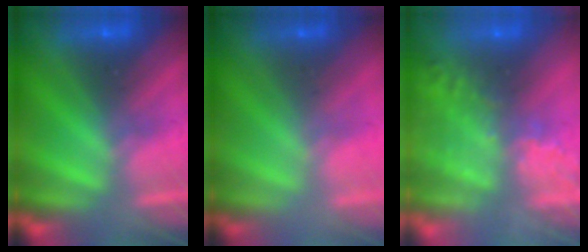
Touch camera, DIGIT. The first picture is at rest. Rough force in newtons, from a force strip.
{"total": 2.2}
{"total": 6.8}